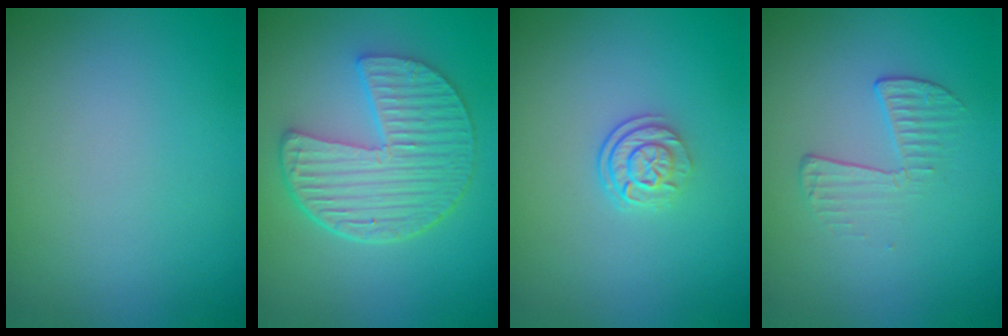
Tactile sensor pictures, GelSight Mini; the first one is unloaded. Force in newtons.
{"total": 6.4, "press": 4.7, "slide": 4.4}
{"total": 2.5, "press": 1.8, "slide": 1.7}
{"total": 1.9, "press": 0.7, "slide": 1.8}